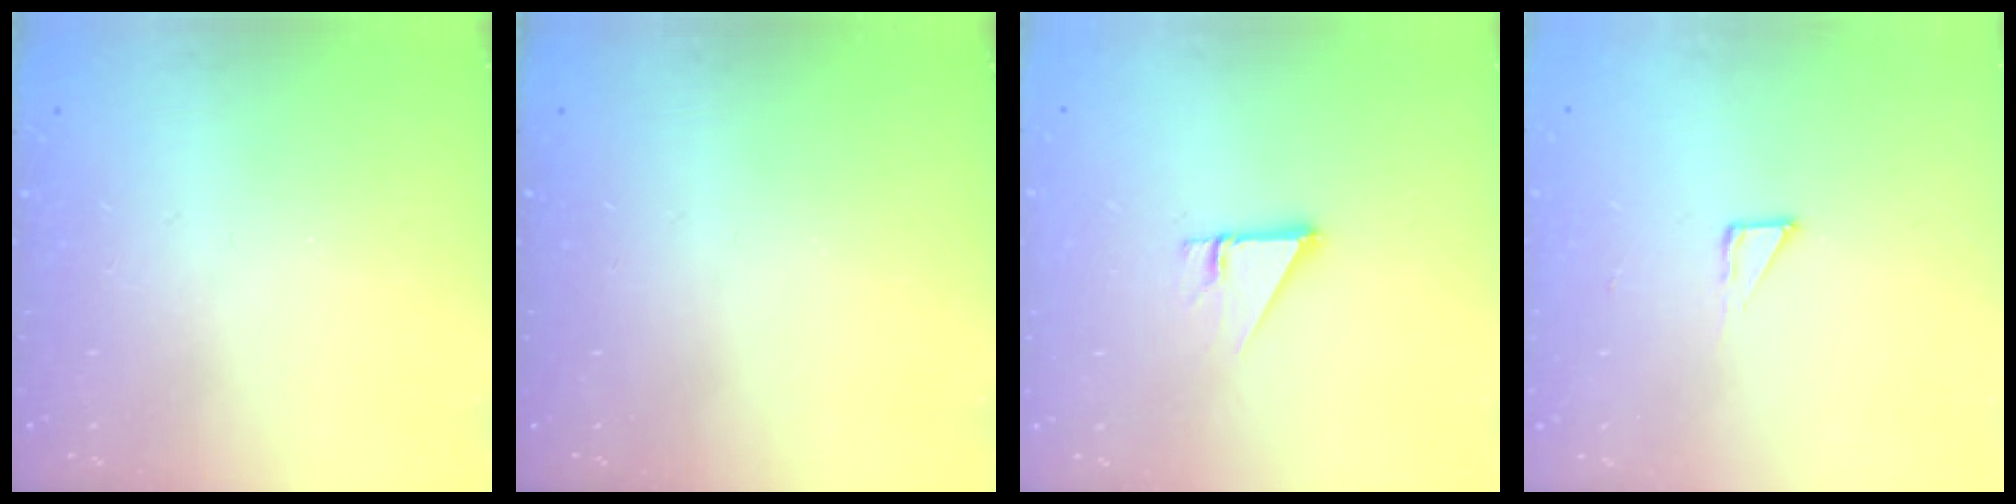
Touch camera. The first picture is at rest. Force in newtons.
{"total": 0.0}
{"total": 2.7, "press": 2.7, "slide": 0.2}
{"total": 2.6, "press": 2.6, "slide": 0.1}